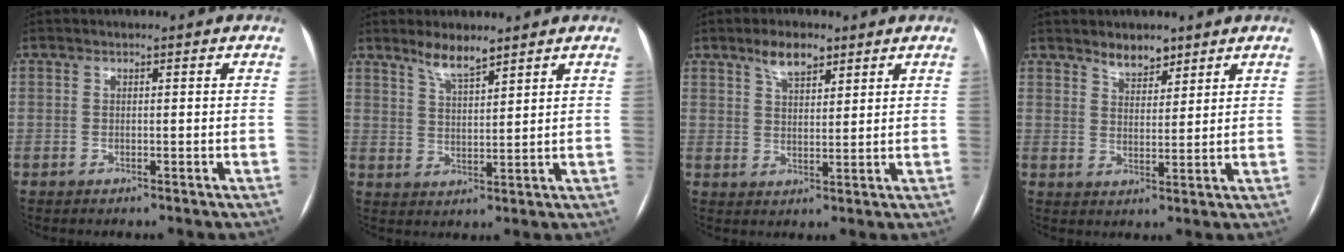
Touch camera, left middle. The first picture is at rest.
{"total": 4.8, "force": [4.0, 0.8, 2.6], "torque": [-0.052, -0.003, 0.075]}
{"total": 5.2, "force": [3.6, 2.0, 3.1], "torque": [-0.059, 0.008, 0.066]}
{"total": 4.2, "force": [3.4, 1.8, 1.5], "torque": [-0.026, -0.001, 0.061]}